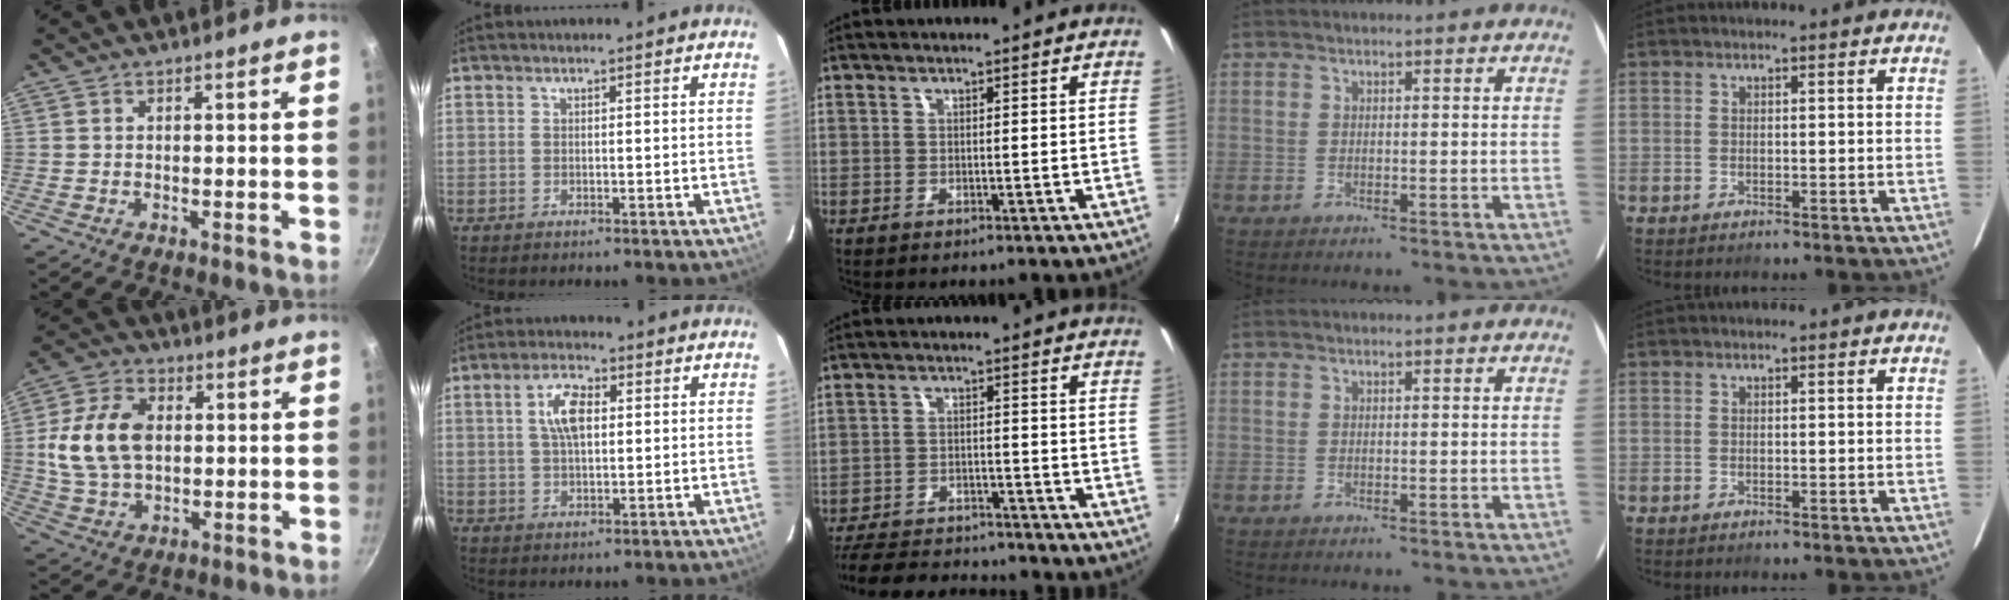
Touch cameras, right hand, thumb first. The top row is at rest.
{"thumb": {"total": 13.7, "force": [1.4, 9.4, 10.0], "torque": [-0.177, 0.006, 0.023]}, "index": {"total": 6.5, "force": [1.4, 3.2, 5.5], "torque": [-0.101, 0.013, 0.028]}, "middle": {"total": 15.8, "force": [-14.1, 4.4, 5.7], "torque": [-0.140, -0.007, -0.209]}}